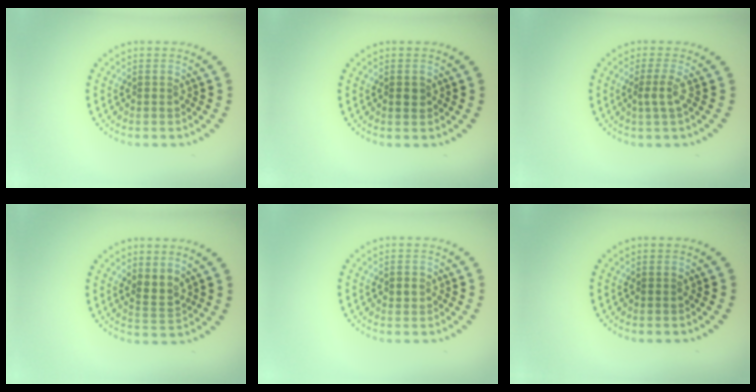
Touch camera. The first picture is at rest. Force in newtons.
{"total": 0.9, "press": 0.9, "slide": 0.2}
{"total": 1.7, "press": 1.1, "slide": 1.3}
{"total": 1.8, "press": 1.4, "slide": 1.2}
{"total": 1.1, "press": 1.0, "slide": 0.3}
{"total": 0.0}